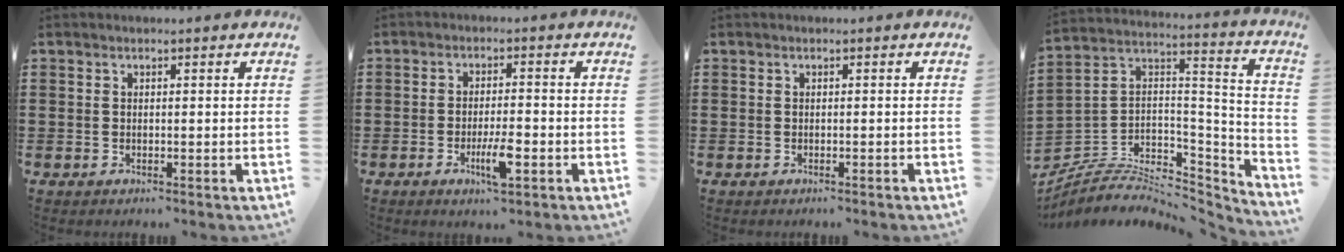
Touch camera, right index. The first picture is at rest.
{"total": 5.4, "force": [-2.1, 1.2, 4.8], "torque": [-0.090, -0.005, -0.038]}
{"total": 0.0}
{"total": 6.5, "force": [-4.6, 3.6, 2.6], "torque": [-0.061, 0.000, -0.091]}